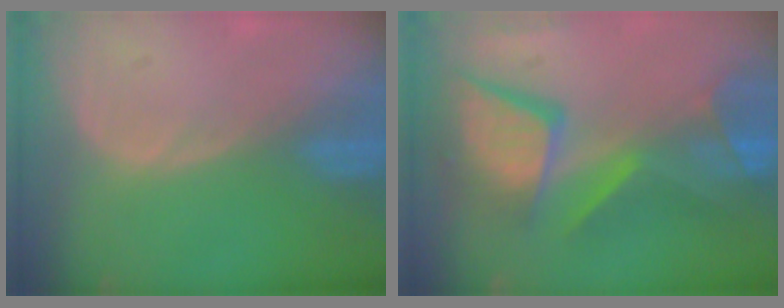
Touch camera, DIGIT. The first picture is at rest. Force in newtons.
{"total": 12.9, "press": 10.6, "slide": 7.4}